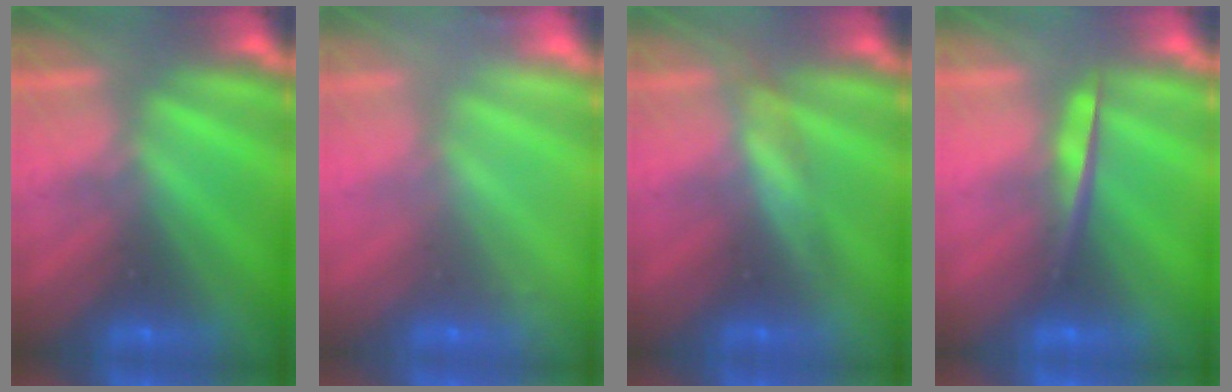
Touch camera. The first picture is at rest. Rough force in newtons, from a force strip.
{"total": 2.3}
{"total": 2.8}
{"total": 4.6}